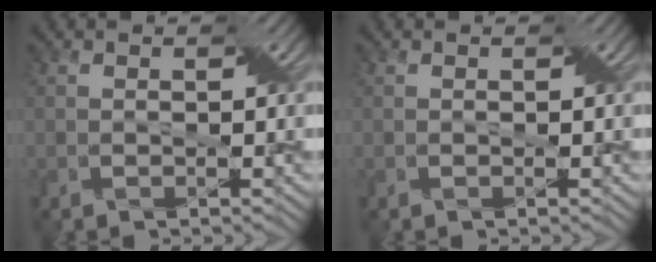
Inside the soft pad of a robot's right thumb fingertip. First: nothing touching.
{"total": 0.0}